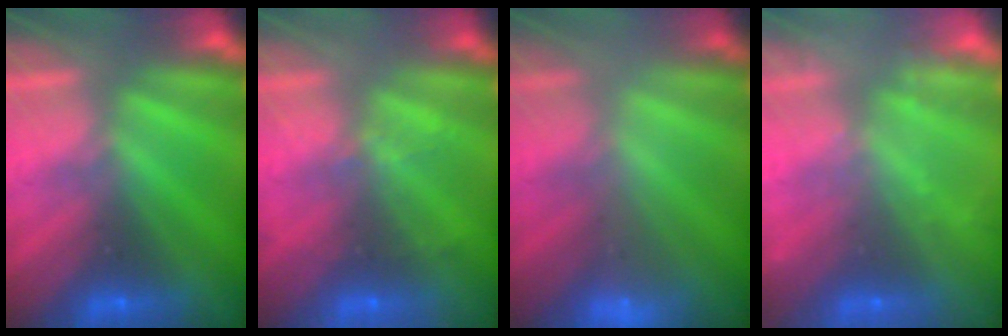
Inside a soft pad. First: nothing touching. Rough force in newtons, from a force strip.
{"total": 2.3}
{"total": 2.3}
{"total": 2.4}